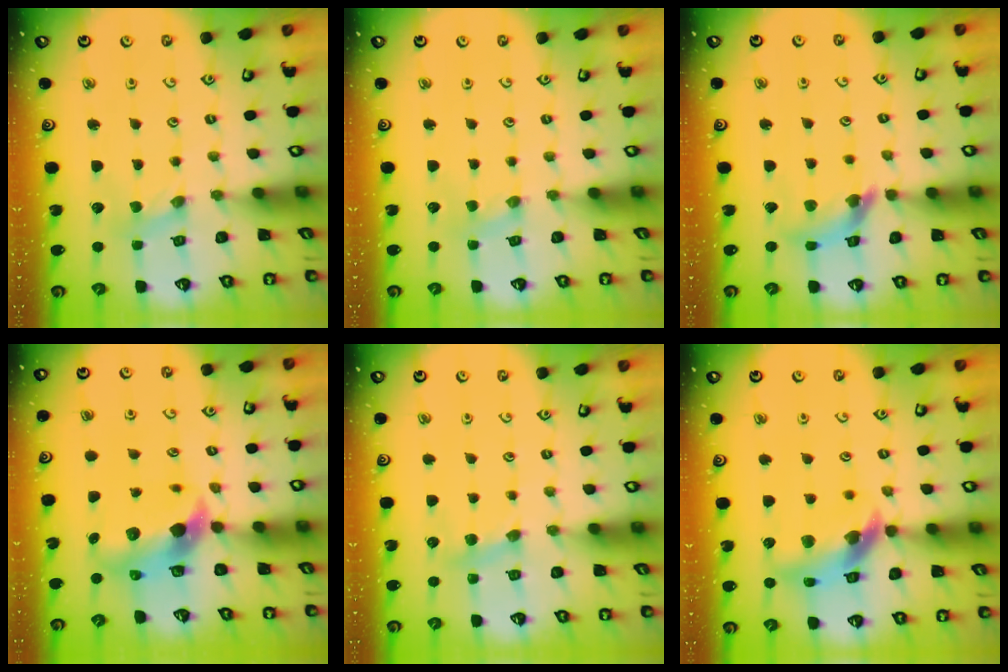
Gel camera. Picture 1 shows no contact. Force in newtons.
{"total": 1.0, "press": 1.0, "slide": 0.2}
{"total": 9.0, "press": 8.9, "slide": 1.1}
{"total": 7.4, "press": 7.3, "slide": 1.3}
{"total": 4.4, "press": 4.3, "slide": 0.6}
{"total": 12.4, "press": 12.2, "slide": 1.8}